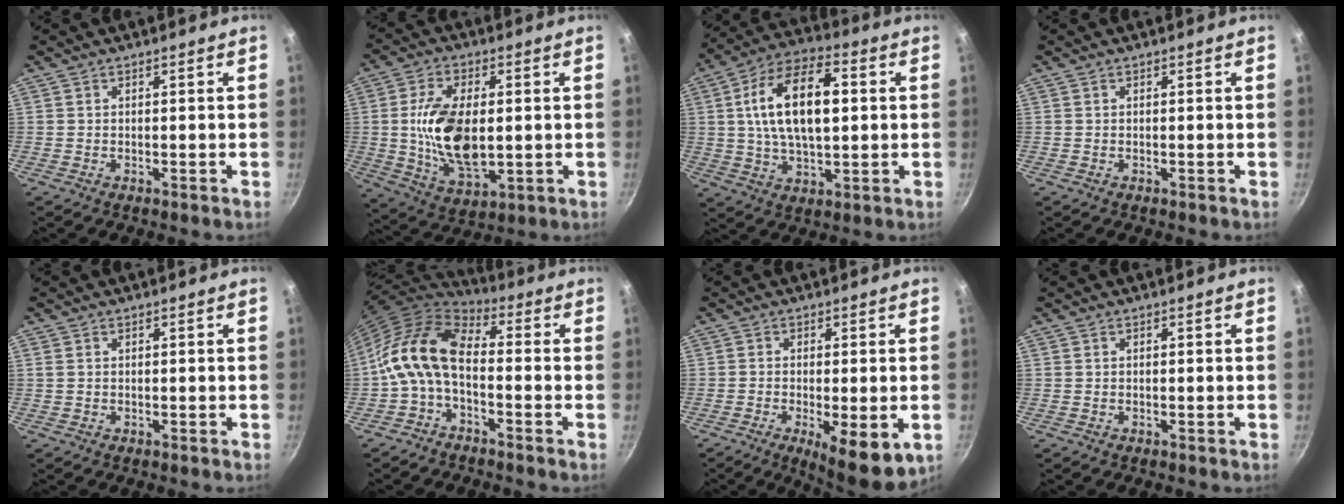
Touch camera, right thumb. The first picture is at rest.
{"total": 15.4, "force": [0.4, 8.0, 13.2], "torque": [-0.240, -0.012, 0.017]}
{"total": 17.7, "force": [2.7, 8.9, 15.0], "torque": [-0.258, 0.016, 0.045]}
{"total": 0.0}
{"total": 0.7, "force": [0.3, 0.4, 0.4], "torque": [-0.010, 0.006, 0.009]}
{"total": 12.6, "force": [-1.9, 7.0, 10.3], "torque": [-0.191, 0.053, -0.053]}
{"total": 11.2, "force": [-3.9, 3.6, 9.8], "torque": [-0.142, -0.016, -0.051]}
{"total": 0.0}